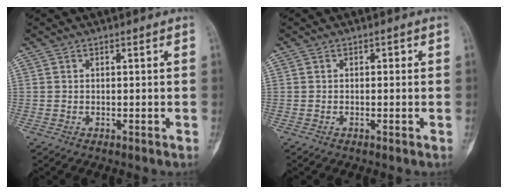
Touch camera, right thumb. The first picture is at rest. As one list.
[{"total": 0.5, "force": [0.0, 0.4, 0.3], "torque": [0.004, 0.003, -0.005]}]